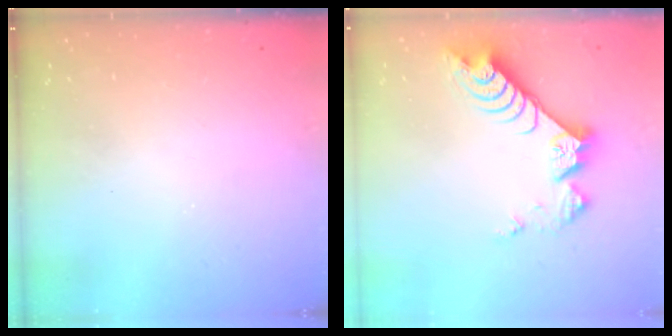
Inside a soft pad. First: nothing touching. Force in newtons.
{"total": 10.3, "press": 10.3, "slide": 1.0}